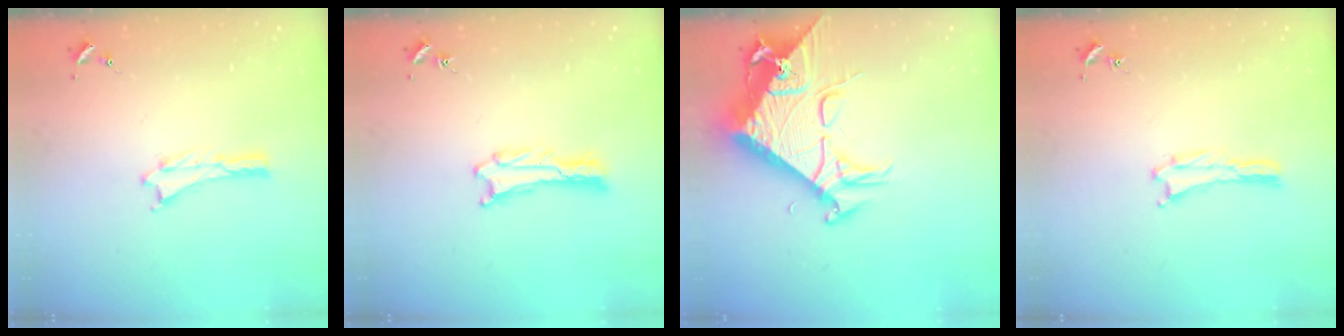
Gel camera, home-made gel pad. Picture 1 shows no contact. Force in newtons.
{"total": 0.9, "press": 0.8, "slide": 0.1}
{"total": 9.8, "press": 9.8, "slide": 1.1}
{"total": 0.0}